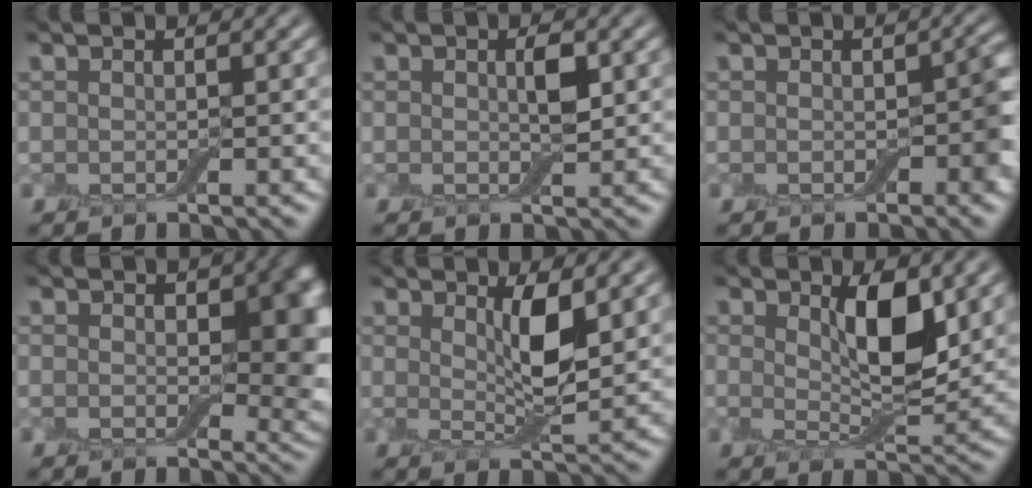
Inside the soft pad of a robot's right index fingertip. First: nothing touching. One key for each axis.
{"total": 1.5, "fx": 0.4, "fy": 0.7, "fz": 1.3, "tx": -0.024, "ty": 0.001, "tz": 0.008}
{"total": 3.0, "fx": -0.6, "fy": 2.0, "fz": 2.1, "tx": -0.023, "ty": -0.006, "tz": -0.010}
{"total": 6.2, "fx": 1.1, "fy": 3.9, "fz": 4.6, "tx": -0.053, "ty": -0.007, "tz": 0.016}
{"total": 2.9, "fx": 1.3, "fy": 0.3, "fz": 2.6, "tx": -0.049, "ty": -0.008, "tz": 0.023}
{"total": 3.9, "fx": 1.4, "fy": 1.2, "fz": 3.4, "tx": -0.064, "ty": -0.004, "tz": 0.025}